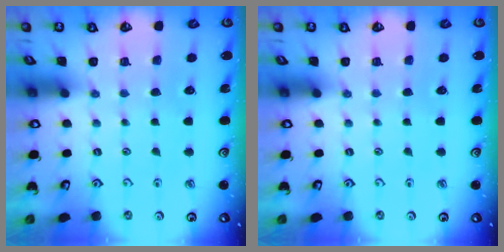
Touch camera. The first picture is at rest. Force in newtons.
{"total": 0.0}